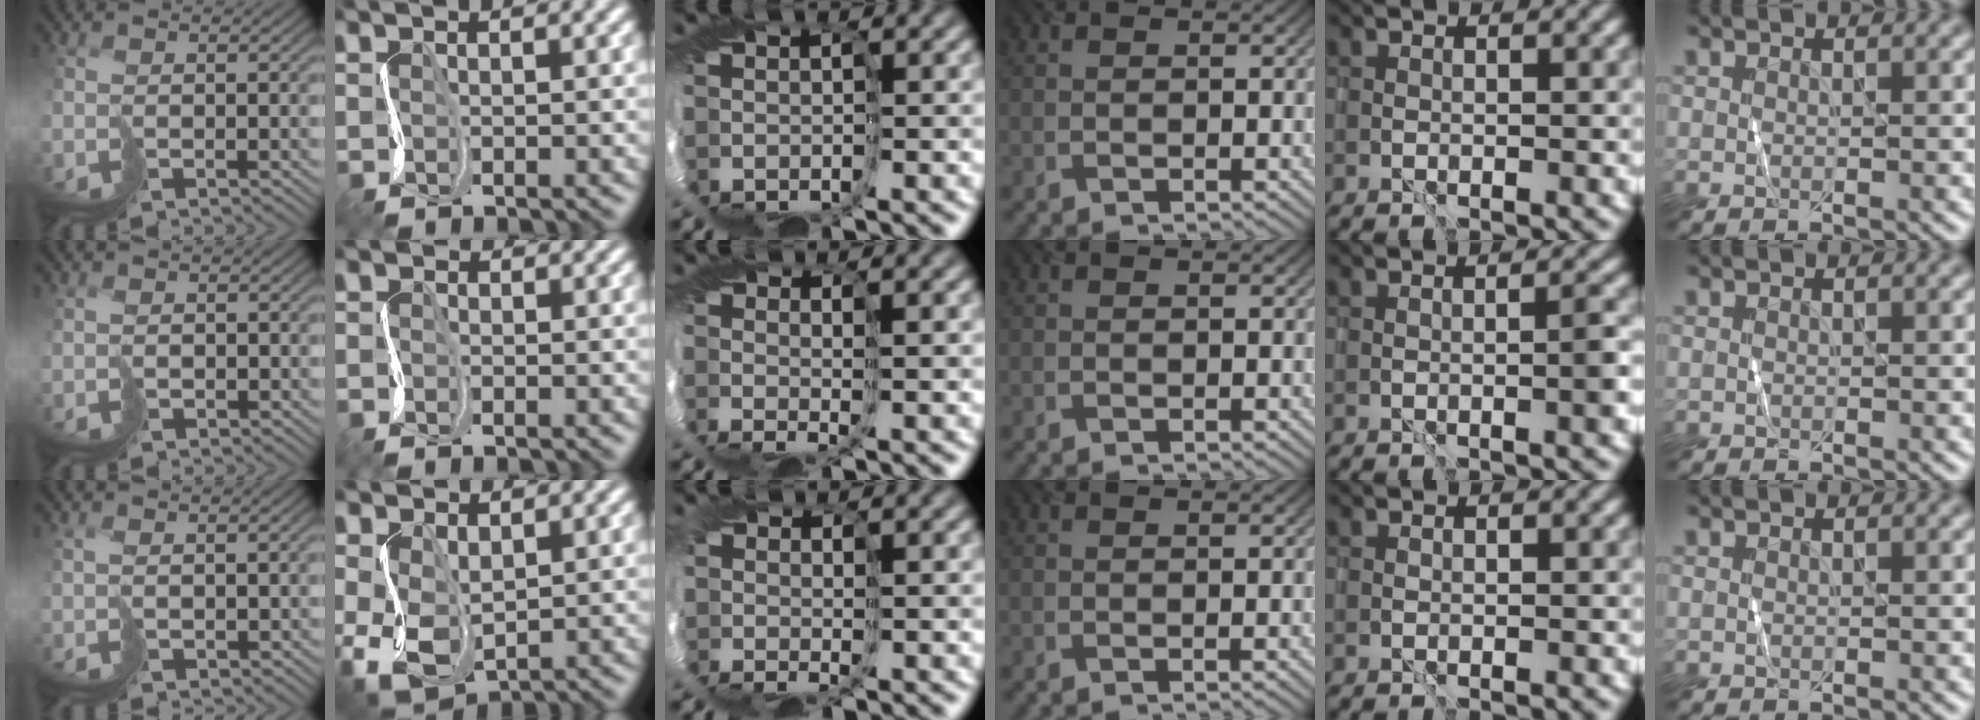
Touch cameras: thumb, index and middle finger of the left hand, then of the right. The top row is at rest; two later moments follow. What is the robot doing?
{"motion": "cut", "object": "paper bag"}